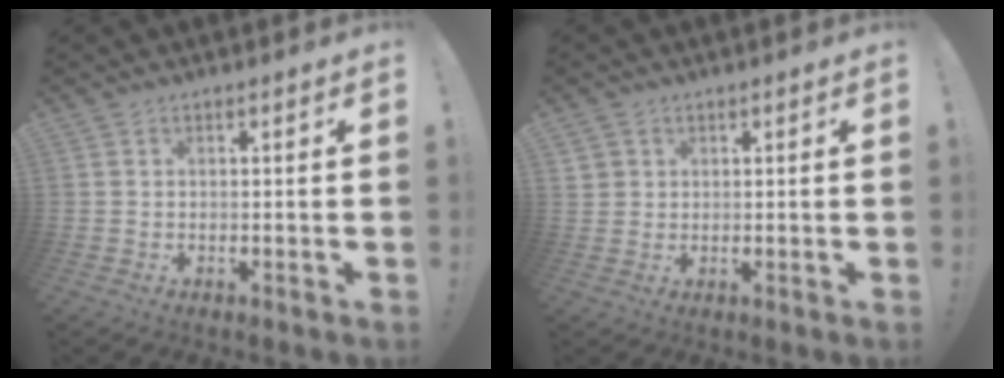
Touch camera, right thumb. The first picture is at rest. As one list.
[{"total": 2.4, "force": [1.4, 1.9, 0.5], "torque": [-0.009, -0.004, 0.026]}]